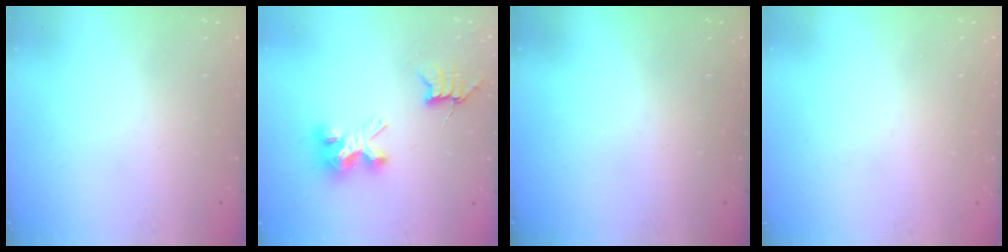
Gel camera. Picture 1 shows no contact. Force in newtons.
{"total": 7.2, "press": 7.1, "slide": 0.6}
{"total": 0.0}
{"total": 0.7, "press": 0.6, "slide": 0.4}